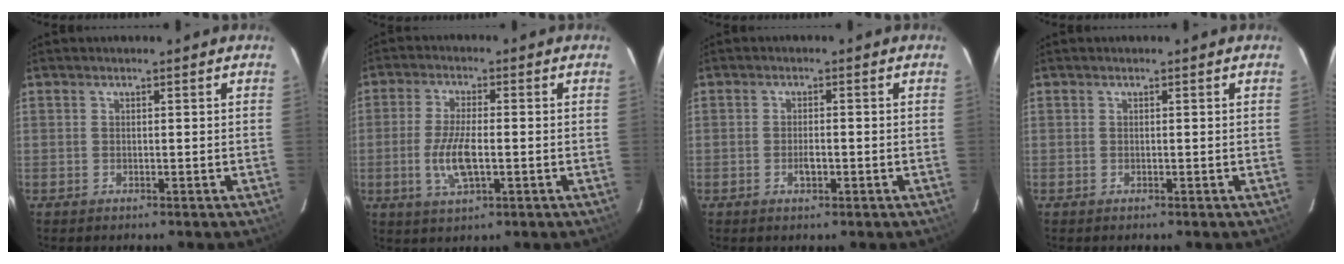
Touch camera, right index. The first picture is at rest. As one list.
[{"total": 7.9, "force": [-1.7, 2.6, 7.2], "torque": [-0.150, -0.007, -0.032]}, {"total": 2.3, "force": [-0.9, 1.0, 1.9], "torque": [-0.038, 0.000, -0.015]}, {"total": 0.0}]